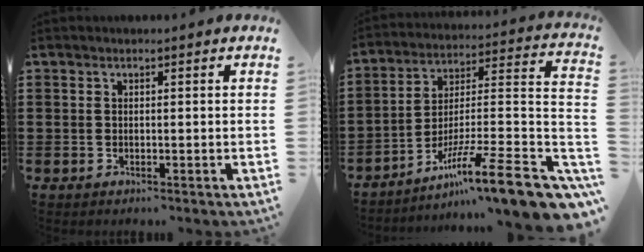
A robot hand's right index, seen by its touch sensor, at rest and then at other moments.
{"total": 13.6, "force": [-8.7, 1.4, 10.3], "torque": [-0.156, 0.014, -0.153]}